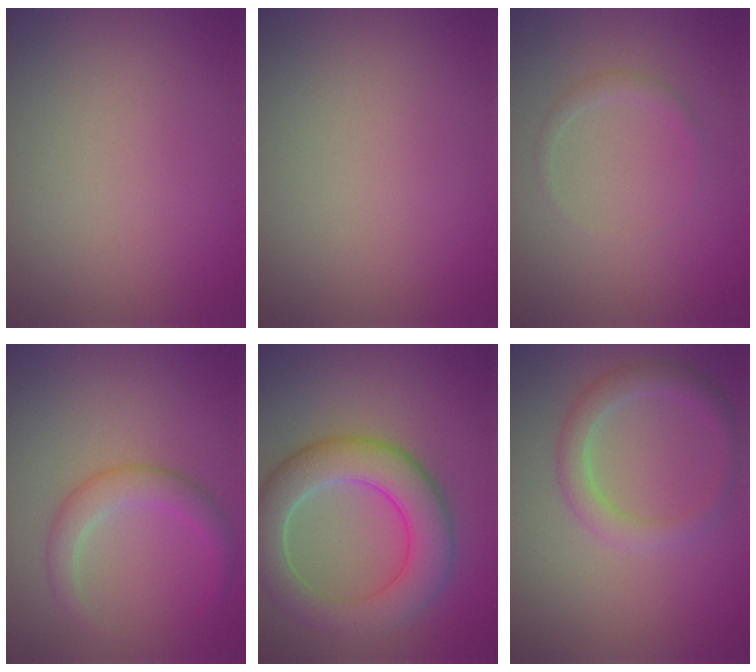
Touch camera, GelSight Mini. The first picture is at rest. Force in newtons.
{"total": 0.0}
{"total": 0.9, "press": 0.9, "slide": 0.0}
{"total": 2.8, "press": 2.8, "slide": 0.2}
{"total": 7.1, "press": 7.1, "slide": 0.5}
{"total": 2.7, "press": 2.7, "slide": 0.2}